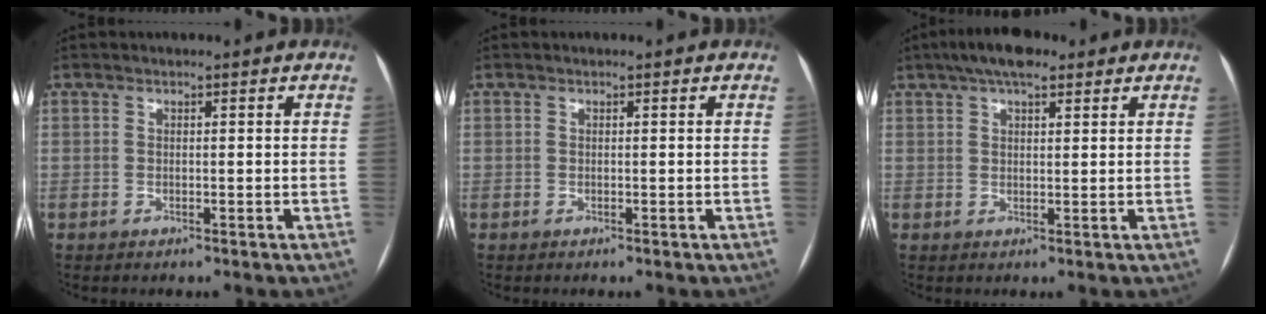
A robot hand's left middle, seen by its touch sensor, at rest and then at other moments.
{"total": 0.0}
{"total": 6.9, "force": [4.7, 2.3, 4.4], "torque": [-0.078, 0.027, 0.076]}